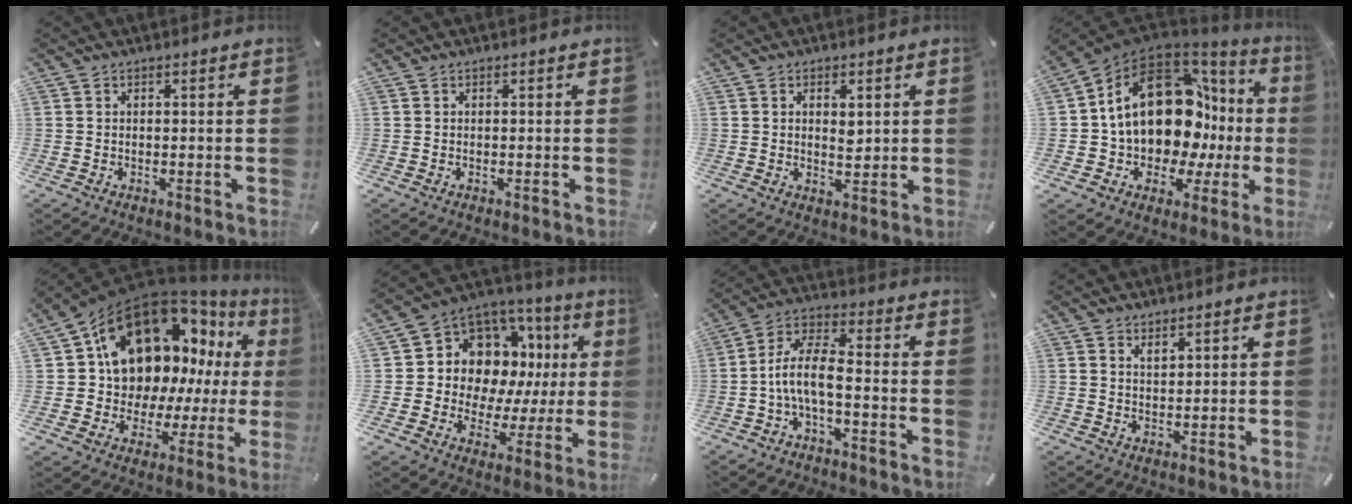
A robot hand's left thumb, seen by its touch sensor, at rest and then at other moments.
{"total": 0.0}
{"total": 3.0, "force": [1.0, 1.8, 2.2], "torque": [-0.033, -0.003, 0.014]}
{"total": 19.4, "force": [4.5, 13.5, 13.2], "torque": [-0.223, -0.045, 0.085]}
{"total": 17.2, "force": [10.0, 11.4, 8.2], "torque": [-0.134, -0.089, 0.187]}
{"total": 10.3, "force": [4.6, 8.6, 3.4], "torque": [-0.064, -0.069, 0.091]}
{"total": 8.3, "force": [-3.1, 3.1, 7.0], "torque": [-0.144, 0.003, -0.057]}
{"total": 2.0, "force": [1.8, 0.6, 0.6], "torque": [-0.013, -0.006, 0.034]}